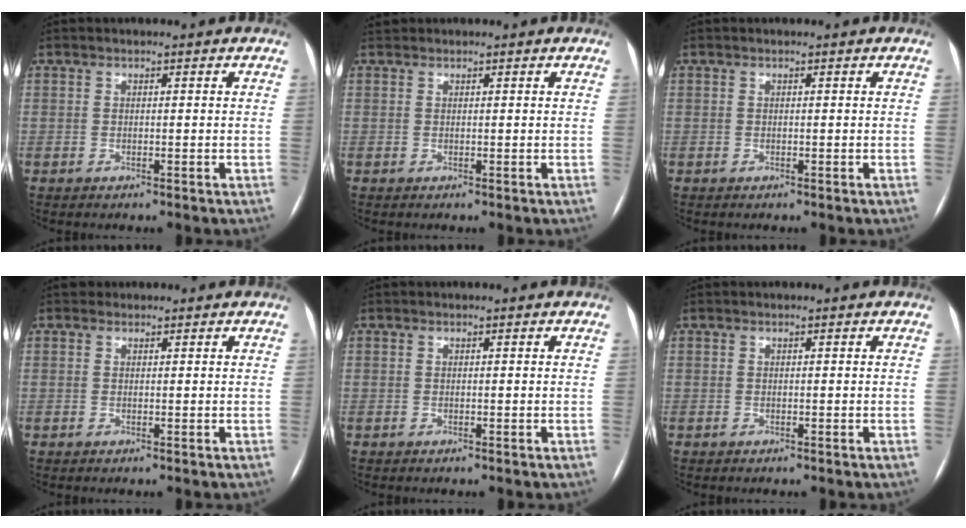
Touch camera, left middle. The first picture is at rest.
{"total": 0.6, "force": [0.6, 0.2, -0.1], "torque": [-0.006, 0.014, 0.013]}
{"total": 0.0}
{"total": 0.6, "force": [0.4, 0.4, -0.1], "torque": [0.003, 0.000, 0.006]}
{"total": 0.0}
{"total": 0.0}